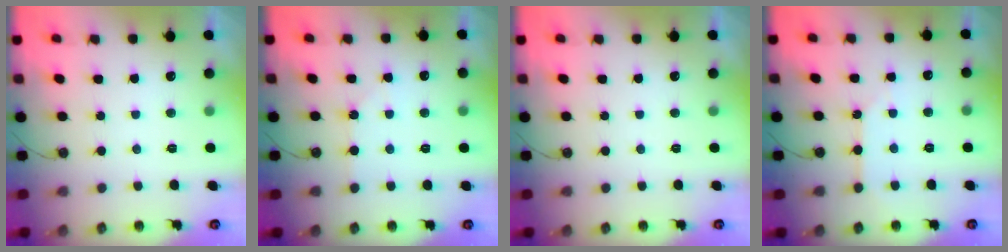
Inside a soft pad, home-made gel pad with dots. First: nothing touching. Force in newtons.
{"total": 3.3, "press": 3.2, "slide": 0.5}
{"total": 0.0}
{"total": 2.1, "press": 2.1, "slide": 0.3}